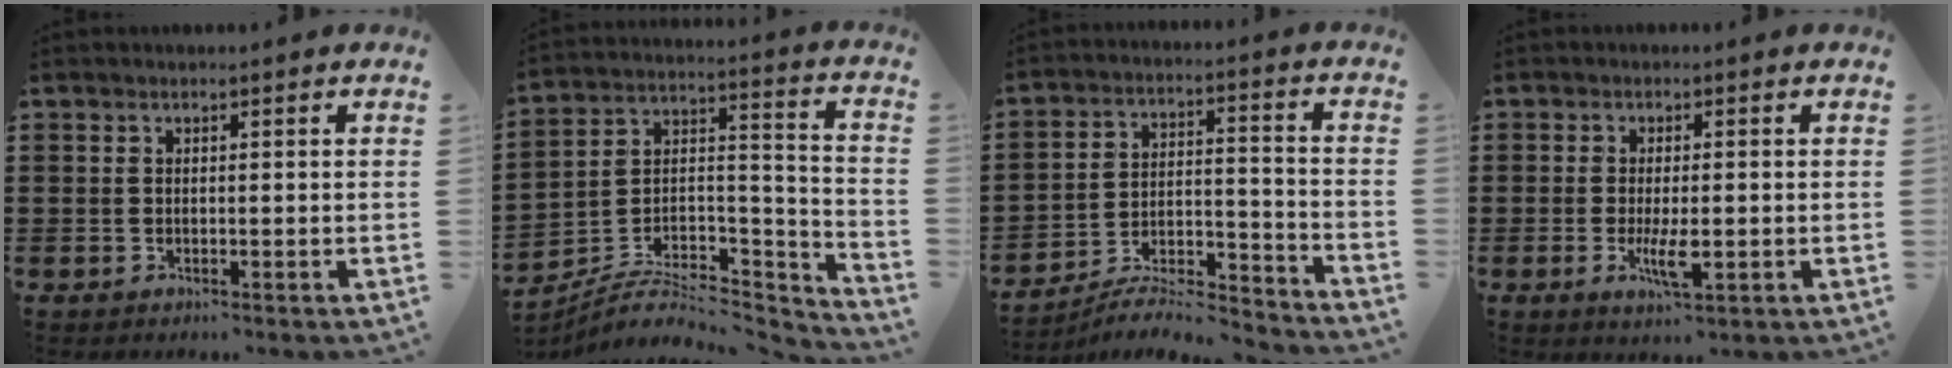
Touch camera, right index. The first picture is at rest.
{"total": 6.6, "force": [-5.2, 3.0, 2.6], "torque": [-0.051, 0.005, -0.103]}
{"total": 6.8, "force": [-6.2, 1.4, 2.4], "torque": [-0.039, 0.006, -0.121]}
{"total": 4.9, "force": [-1.1, 1.4, 4.6], "torque": [-0.090, -0.005, -0.021]}